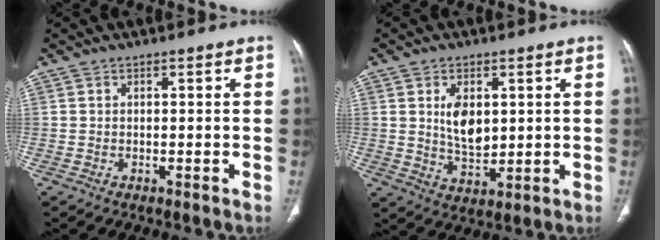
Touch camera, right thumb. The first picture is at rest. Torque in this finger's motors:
{"motor_torque": [2.18, 2.11, 1.33, -0.83, 0.04]}